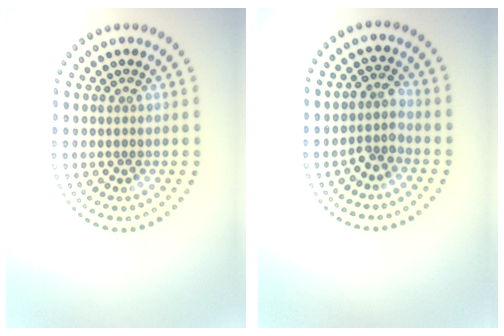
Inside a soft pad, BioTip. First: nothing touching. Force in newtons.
{"total": 2.0, "press": 1.6, "slide": 1.3}